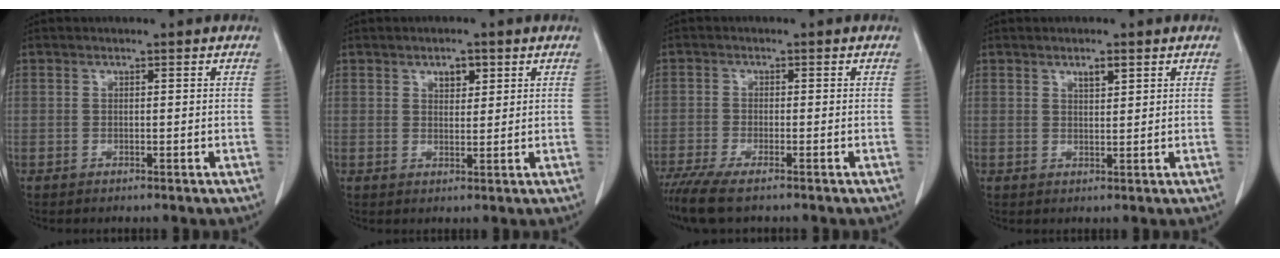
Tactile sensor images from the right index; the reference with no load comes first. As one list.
[{"total": 2.8, "force": [1.6, 1.4, 1.8], "torque": [-0.025, -0.003, 0.027]}, {"total": 5.9, "force": [-4.4, 0.7, 3.8], "torque": [-0.067, -0.015, -0.079]}, {"total": 2.1, "force": [1.4, 0.6, 1.4], "torque": [-0.025, -0.003, 0.025]}]